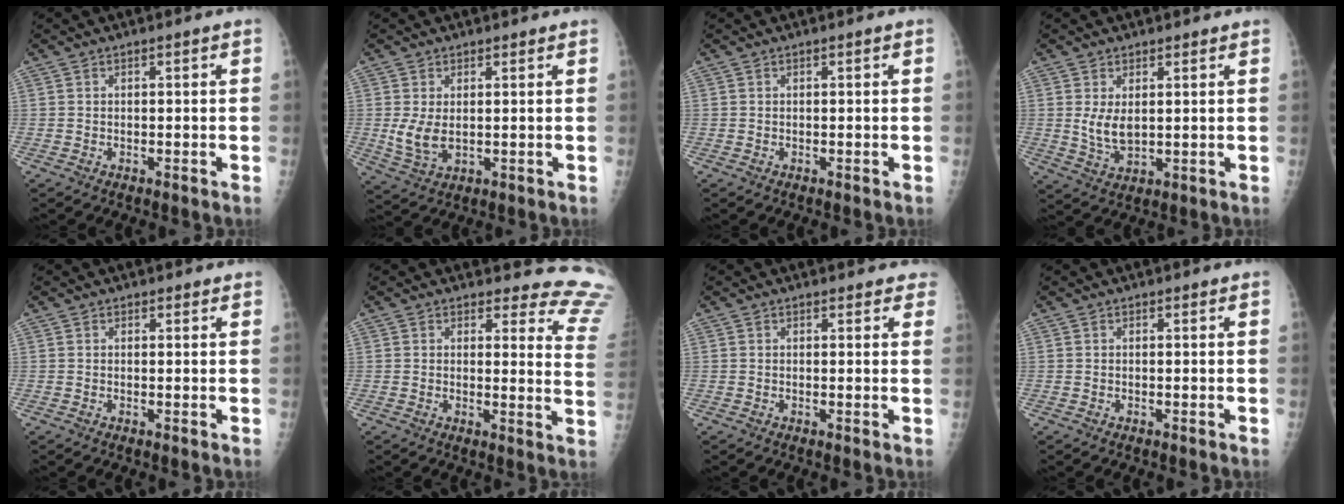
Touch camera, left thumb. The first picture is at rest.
{"total": 5.5, "force": [0.8, 3.5, 4.1], "torque": [-0.077, -0.015, 0.024]}
{"total": 0.0}
{"total": 5.2, "force": [1.4, 3.2, 3.9], "torque": [-0.062, -0.018, 0.035]}
{"total": 0.7, "force": [0.5, 0.5, 0.0], "torque": [0.003, -0.004, 0.005]}
{"total": 14.0, "force": [13.5, 3.3, 0.5], "torque": [0.054, -0.146, 0.102]}
{"total": 3.4, "force": [3.0, 1.5, 0.2], "torque": [0.029, -0.012, 0.014]}
{"total": 0.0}